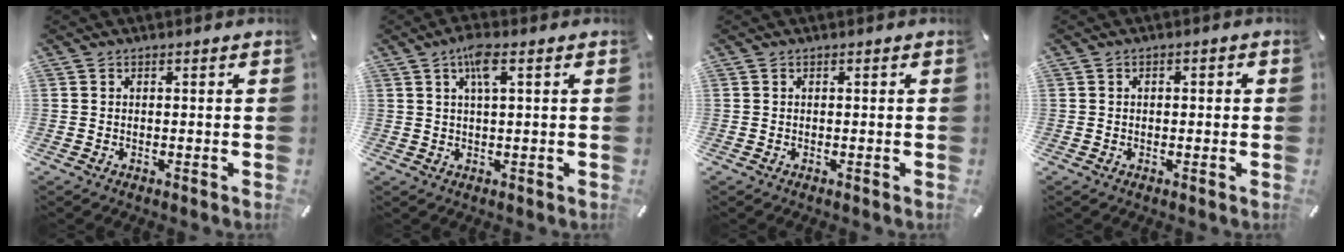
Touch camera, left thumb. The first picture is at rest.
{"total": 5.2, "force": [2.1, 1.1, 4.6], "torque": [-0.096, 0.006, 0.034]}
{"total": 0.0}
{"total": 1.3, "force": [-0.2, 0.9, 0.9], "torque": [-0.018, 0.005, -0.006]}